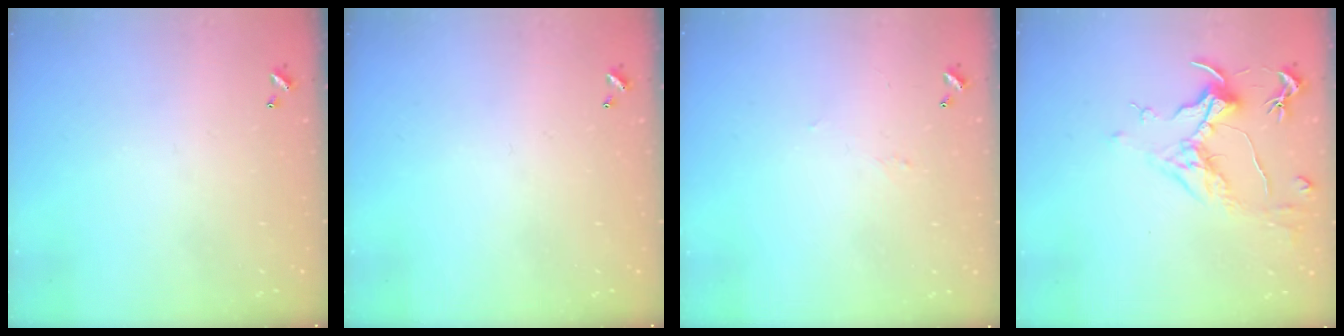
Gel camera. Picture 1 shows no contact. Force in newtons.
{"total": 0.0}
{"total": 0.9, "press": 0.7, "slide": 0.5}
{"total": 1.6, "press": 1.4, "slide": 0.9}